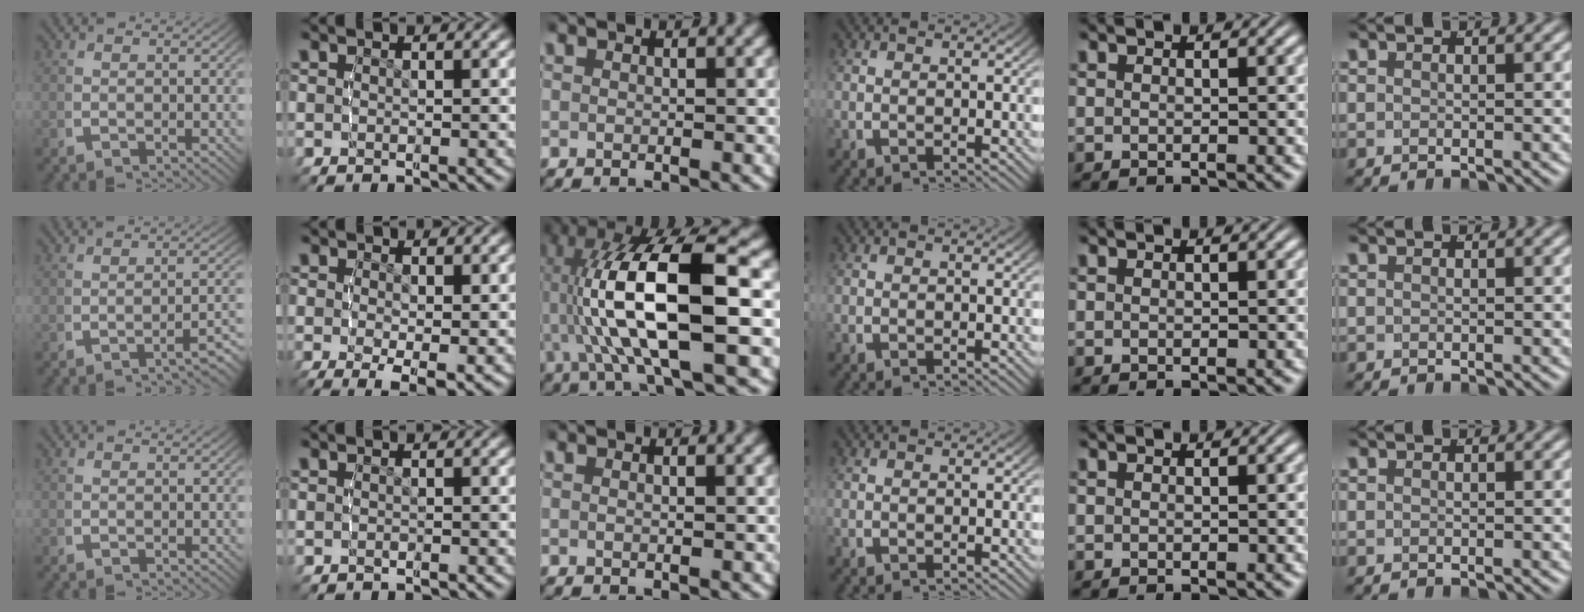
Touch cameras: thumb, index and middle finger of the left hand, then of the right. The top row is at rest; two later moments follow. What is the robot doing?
{"motion": "lift_and_place", "object": "condiment"}